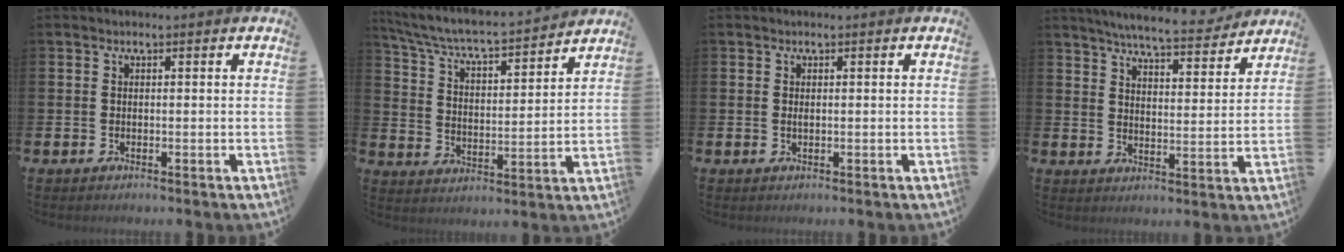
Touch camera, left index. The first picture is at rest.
{"total": 6.4, "force": [5.9, 0.7, 2.2], "torque": [-0.077, -0.047, 0.098]}
{"total": 0.5, "force": [0.2, 0.1, 0.5], "torque": [-0.008, -0.001, 0.003]}
{"total": 6.6, "force": [6.3, 0.4, 2.0], "torque": [-0.047, -0.040, 0.107]}